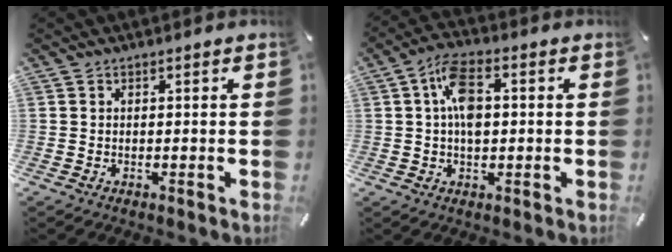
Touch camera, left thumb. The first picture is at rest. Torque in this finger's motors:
{"motor_torque": [0.77, 1.65, 0.75, -0.87, 0.36]}